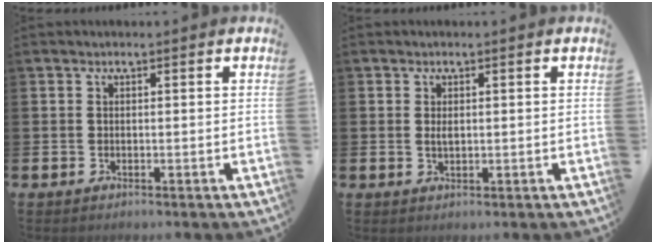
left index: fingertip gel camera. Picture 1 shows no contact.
{"total": 1.0, "force": [0.2, 0.4, 0.8], "torque": [-0.008, -0.001, 0.001]}